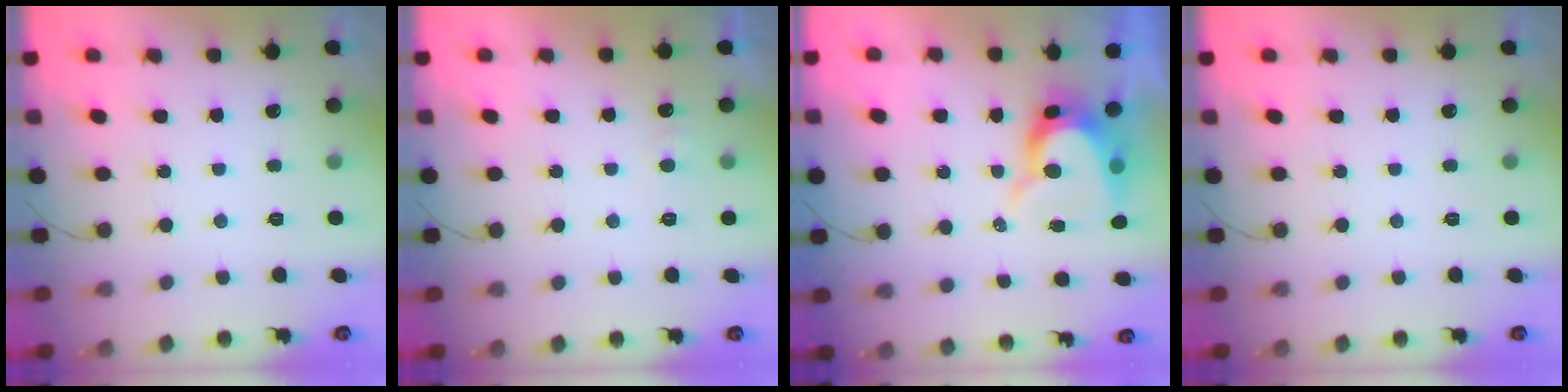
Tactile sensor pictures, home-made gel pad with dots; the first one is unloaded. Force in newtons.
{"total": 4.8, "press": 4.7, "slide": 0.4}
{"total": 10.8, "press": 10.7, "slide": 1.1}
{"total": 0.0}